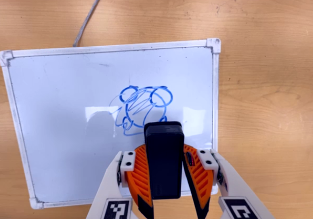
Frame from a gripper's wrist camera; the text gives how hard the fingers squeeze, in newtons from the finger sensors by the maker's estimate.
{"total": 8.1, "left": 6.8, "right": 9.3}